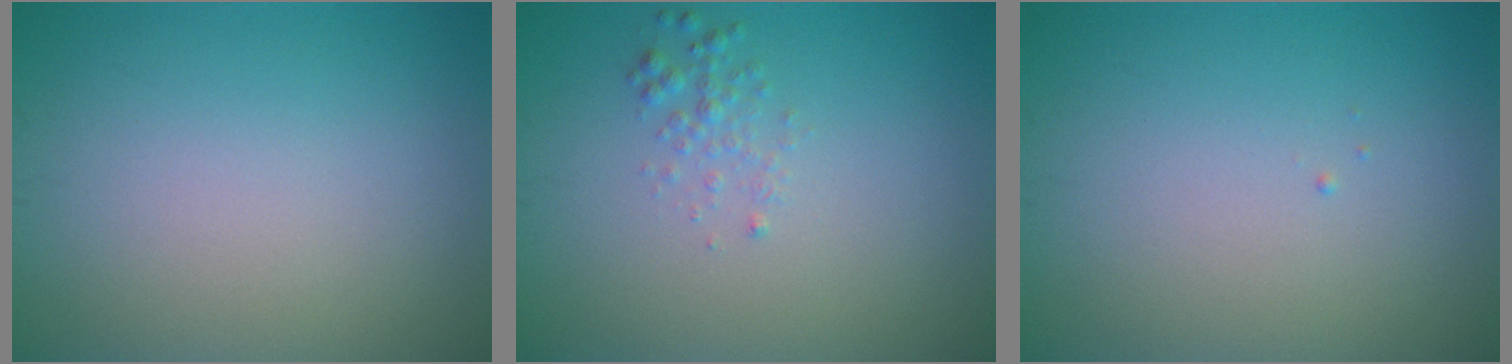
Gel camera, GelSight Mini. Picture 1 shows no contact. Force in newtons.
{"total": 1.2, "press": 1.2, "slide": 0.0}
{"total": 0.0}